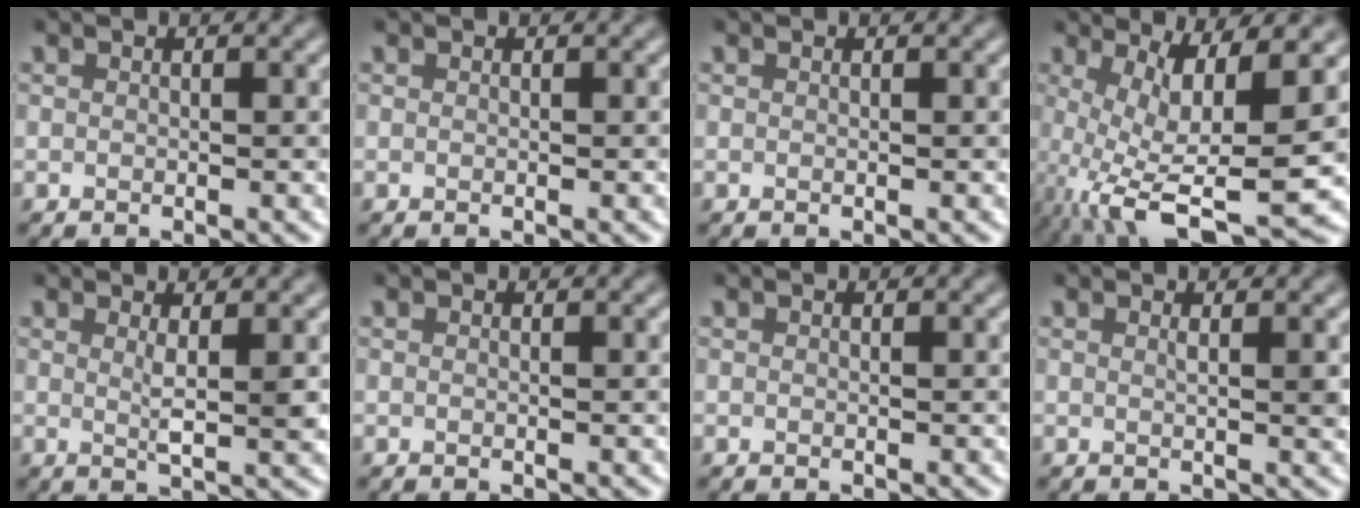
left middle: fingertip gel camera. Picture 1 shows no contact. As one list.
[{"total": 0.0}, {"total": 0.0}, {"total": 9.2, "force": [-0.8, 2.3, 8.9], "torque": [-0.157, -0.011, -0.009]}, {"total": 2.2, "force": [0.7, 0.3, 2.0], "torque": [-0.033, -0.005, 0.010]}, {"total": 0.0}, {"total": 0.0}, {"total": 1.3, "force": [0.5, 0.3, 1.2], "torque": [-0.013, -0.001, 0.004]}]